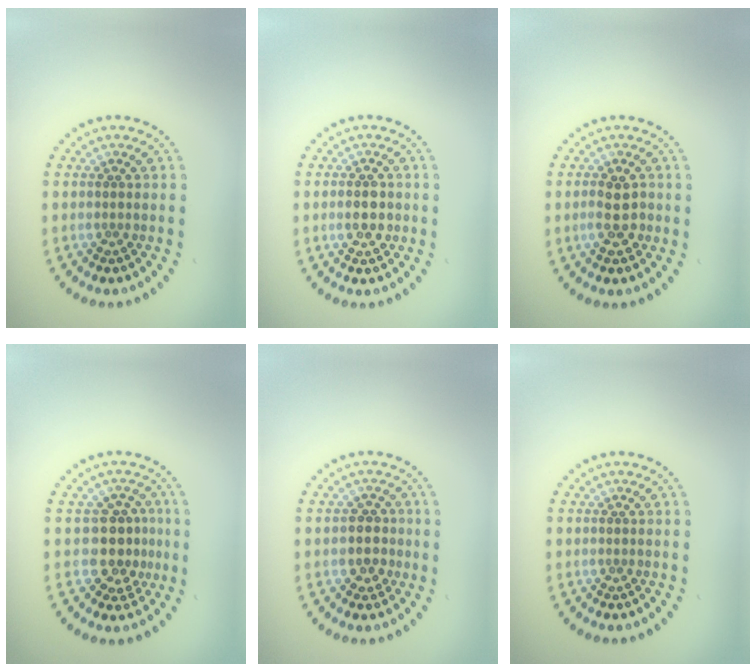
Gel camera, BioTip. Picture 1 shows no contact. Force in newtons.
{"total": 2.6, "press": 2.6, "slide": 0.2}
{"total": 2.6, "press": 2.6, "slide": 0.2}
{"total": 3.4, "press": 3.0, "slide": 1.7}
{"total": 2.3, "press": 2.1, "slide": 1.0}
{"total": 0.0}